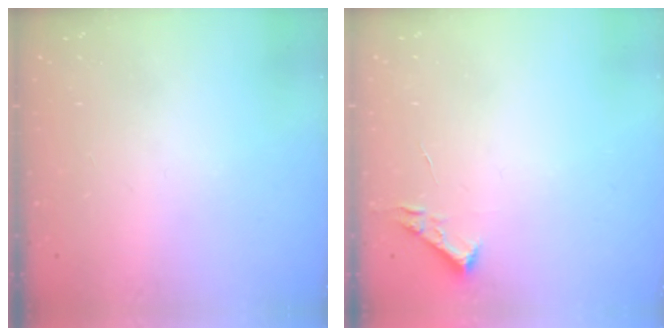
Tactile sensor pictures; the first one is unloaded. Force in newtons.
{"total": 2.7, "press": 2.7, "slide": 0.4}